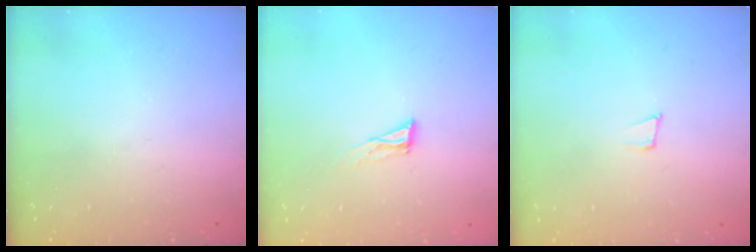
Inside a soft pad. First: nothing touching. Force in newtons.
{"total": 6.5, "press": 6.5, "slide": 0.4}
{"total": 4.9, "press": 4.7, "slide": 1.0}